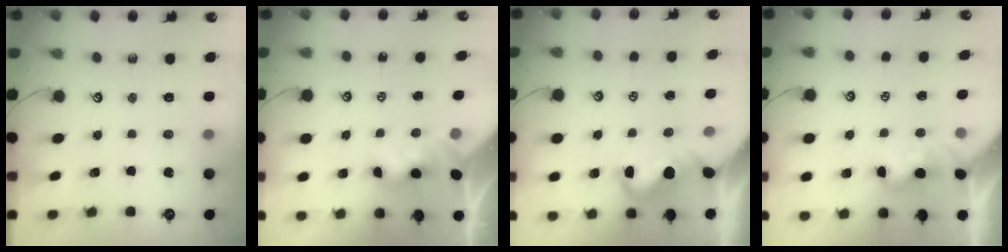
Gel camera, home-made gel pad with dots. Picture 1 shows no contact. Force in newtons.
{"total": 3.3, "press": 3.3, "slide": 0.4}
{"total": 1.7, "press": 1.7, "slide": 0.4}
{"total": 2.0, "press": 2.0, "slide": 0.5}